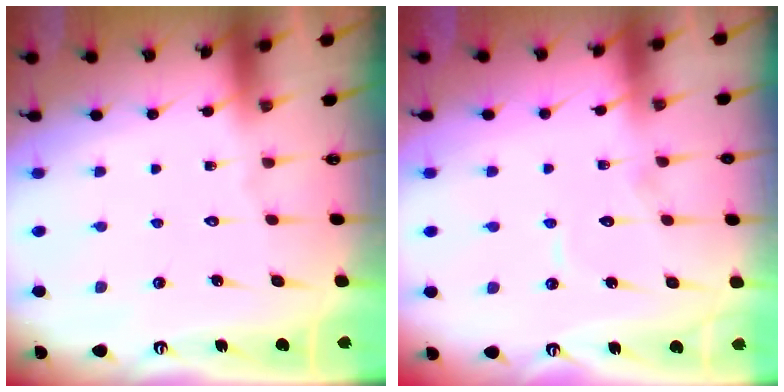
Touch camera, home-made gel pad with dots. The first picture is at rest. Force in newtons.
{"total": 6.1, "press": 6.1, "slide": 0.4}